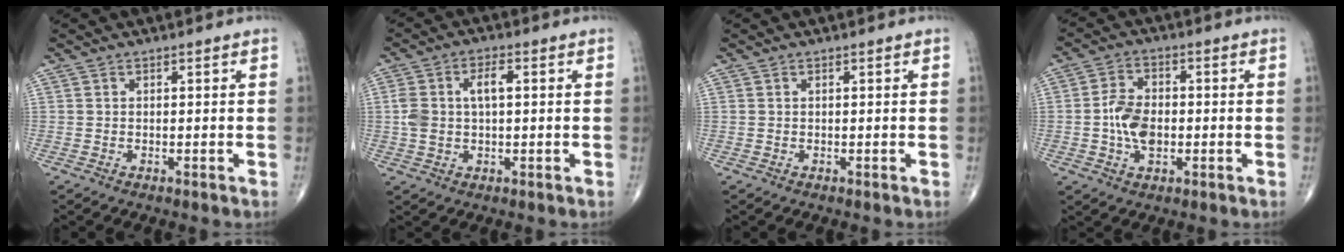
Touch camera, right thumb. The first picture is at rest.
{"total": 6.8, "force": [0.8, 3.5, 5.8], "torque": [-0.128, 0.020, 0.018]}
{"total": 0.0}
{"total": 7.5, "force": [-1.0, 4.8, 5.7], "torque": [-0.099, 0.009, -0.023]}